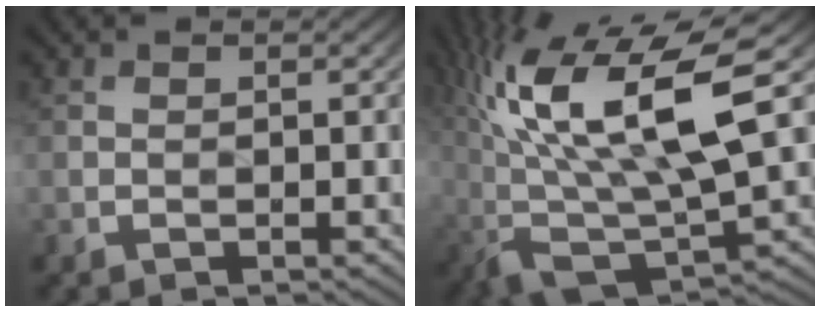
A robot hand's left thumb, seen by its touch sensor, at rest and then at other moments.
{"total": 16.7, "force": [3.0, 6.9, 14.9], "torque": [-0.310, -0.003, 0.051]}